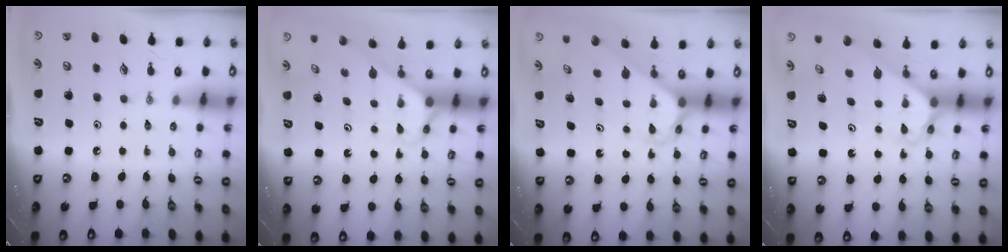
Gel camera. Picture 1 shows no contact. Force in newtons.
{"total": 2.7, "press": 2.7, "slide": 0.2}
{"total": 2.6, "press": 2.6, "slide": 0.2}
{"total": 2.6, "press": 2.6, "slide": 0.2}